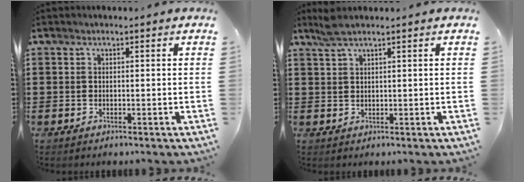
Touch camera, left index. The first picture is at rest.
{"total": 2.6, "force": [1.9, 0.2, 1.8], "torque": [-0.038, 0.002, 0.034]}